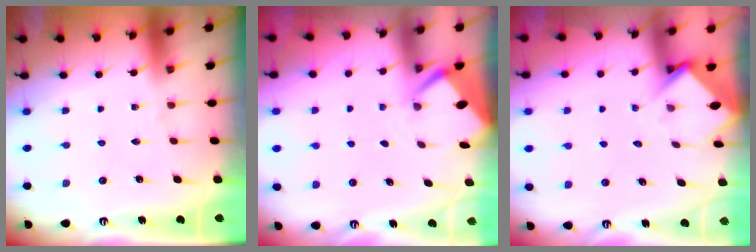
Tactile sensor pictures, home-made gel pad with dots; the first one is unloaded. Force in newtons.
{"total": 2.7, "press": 2.7, "slide": 0.3}
{"total": 3.4, "press": 3.4, "slide": 0.3}